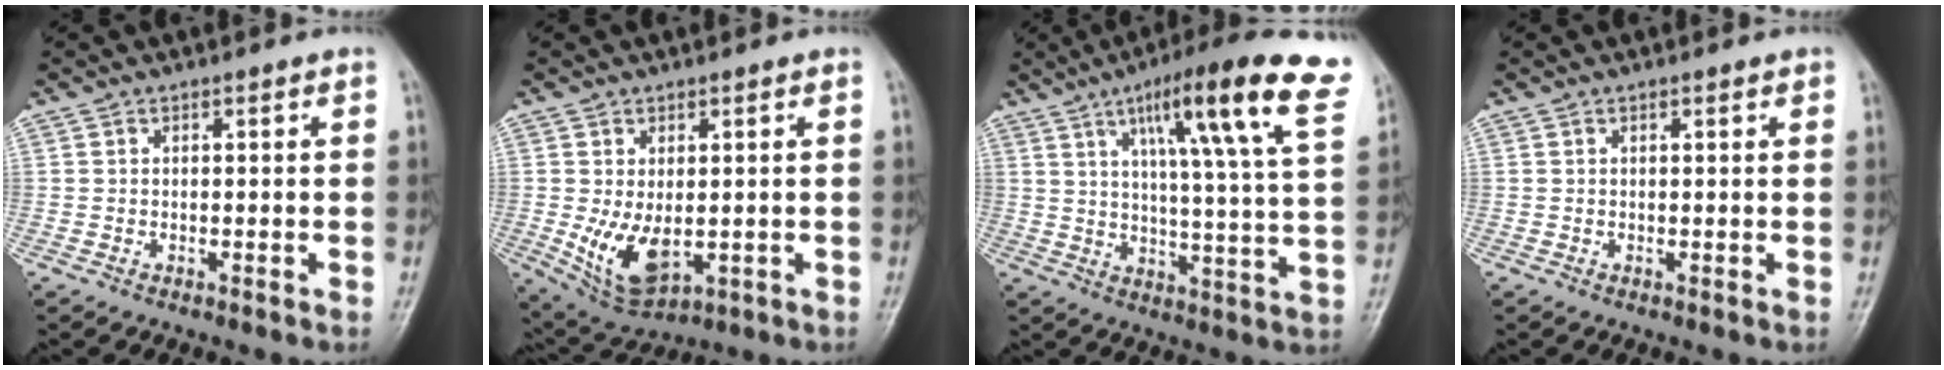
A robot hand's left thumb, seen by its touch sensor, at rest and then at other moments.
{"total": 8.5, "force": [-0.5, 4.6, 7.1], "torque": [-0.116, -0.018, 0.011]}
{"total": 21.7, "force": [10.8, 2.9, 18.7], "torque": [-0.253, -0.020, 0.150]}
{"total": 0.9, "force": [0.7, 0.1, 0.5], "torque": [-0.005, 0.000, 0.009]}